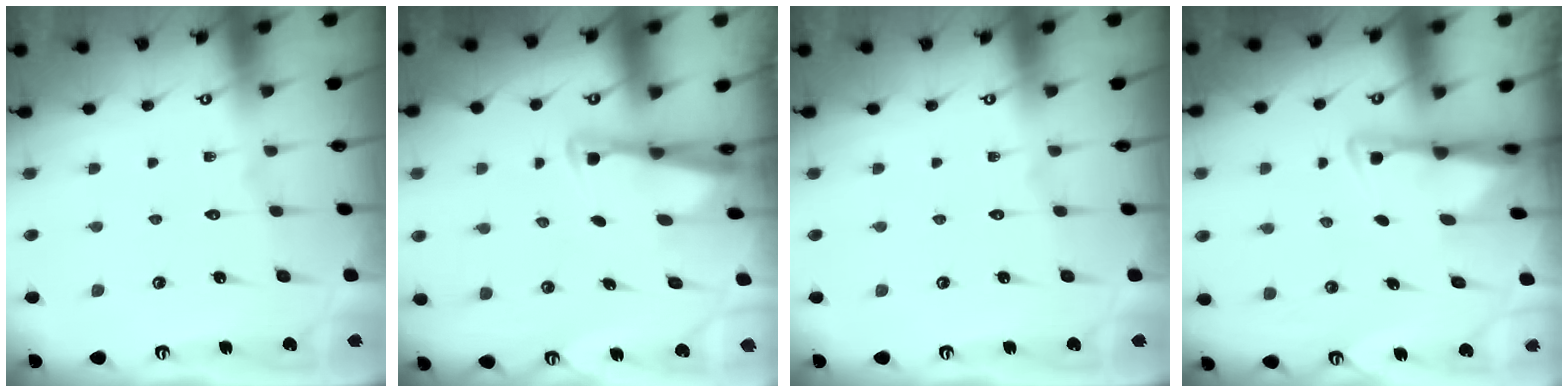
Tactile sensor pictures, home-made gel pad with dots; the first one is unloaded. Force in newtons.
{"total": 2.4, "press": 2.4, "slide": 0.5}
{"total": 0.0}
{"total": 2.9, "press": 2.8, "slide": 0.6}